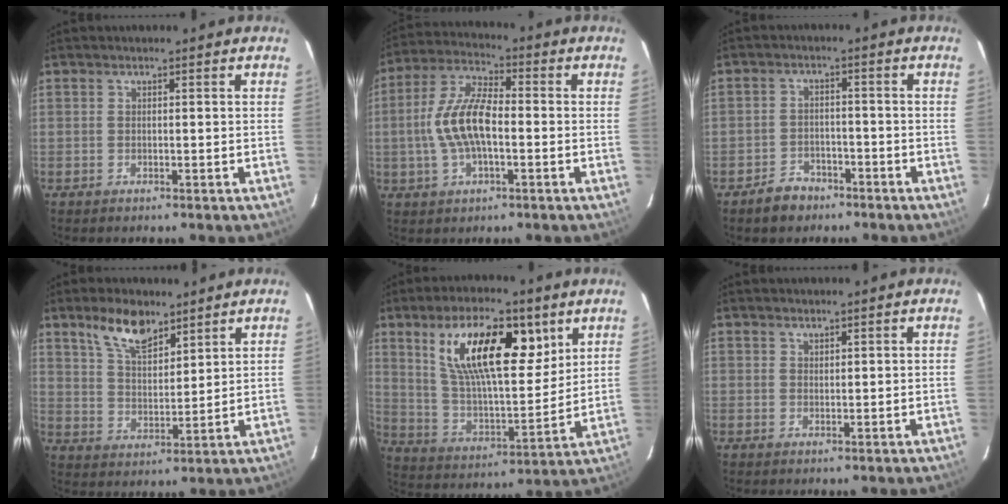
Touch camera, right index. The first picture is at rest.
{"total": 11.4, "force": [-1.5, 4.7, 10.3], "torque": [-0.219, 0.011, -0.030]}
{"total": 5.3, "force": [-3.9, 3.3, 1.3], "torque": [-0.040, 0.016, -0.057]}
{"total": 9.1, "force": [6.5, 3.8, 5.2], "torque": [-0.090, 0.008, 0.124]}
{"total": 19.7, "force": [9.4, 7.8, 15.4], "torque": [-0.271, 0.012, 0.172]}
{"total": 1.1, "force": [0.9, 0.5, 0.1], "torque": [-0.002, 0.002, 0.017]}